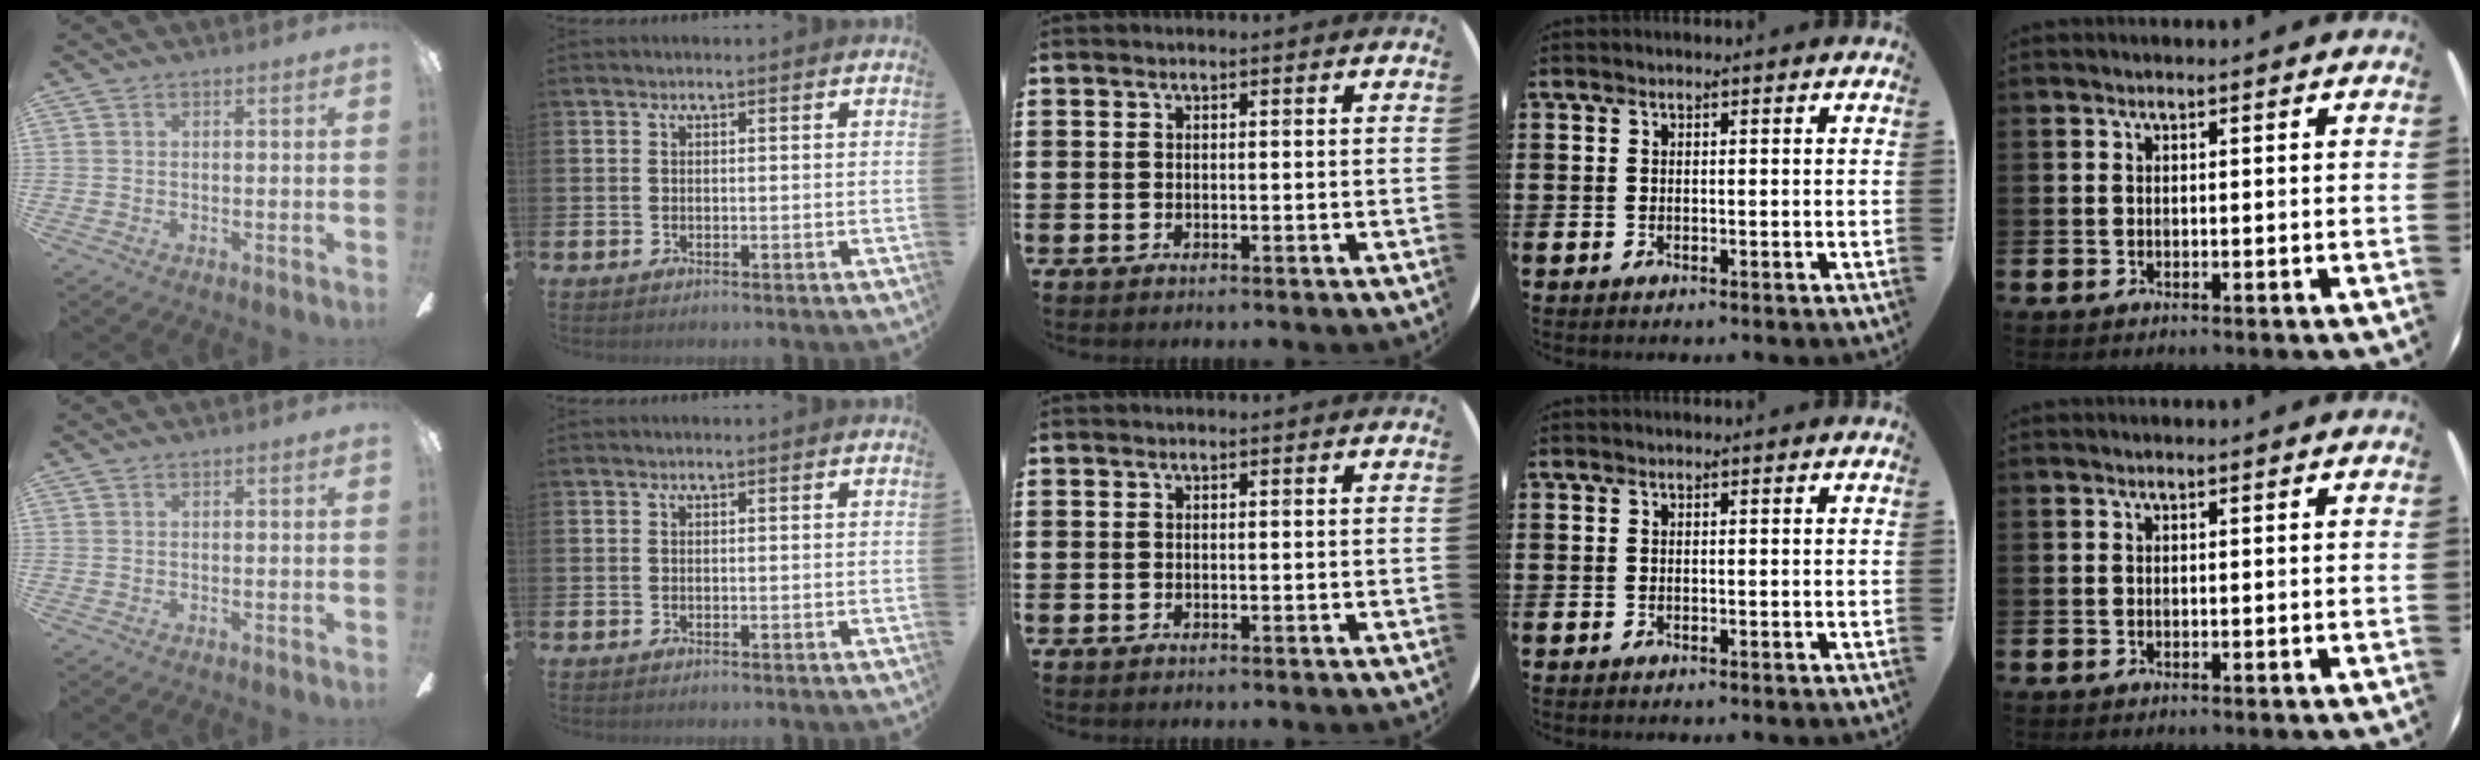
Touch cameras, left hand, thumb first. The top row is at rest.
{}